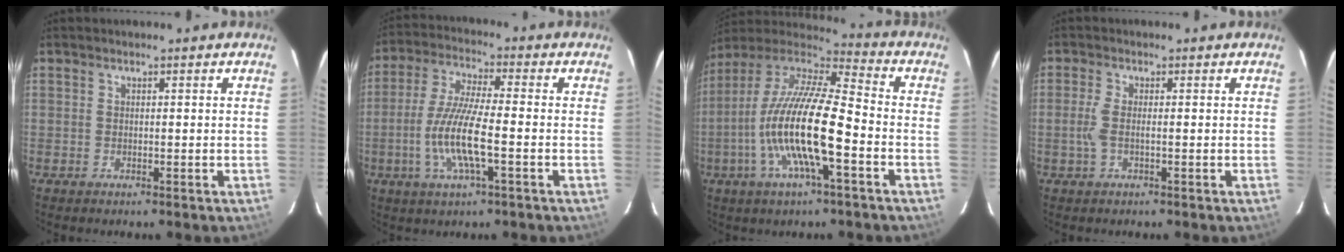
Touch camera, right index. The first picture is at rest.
{"total": 11.5, "force": [-3.1, 1.6, 11.0], "torque": [-0.226, -0.006, -0.060]}
{"total": 19.3, "force": [-5.5, 3.7, 18.1], "torque": [-0.339, -0.017, -0.113]}
{"total": 2.9, "force": [-0.4, 0.5, 2.9], "torque": [-0.061, -0.001, -0.010]}